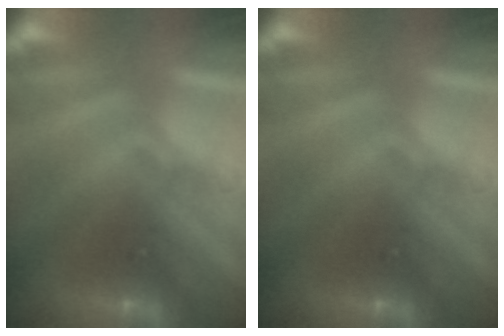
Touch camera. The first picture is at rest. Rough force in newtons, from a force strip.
{"total": 0.0}